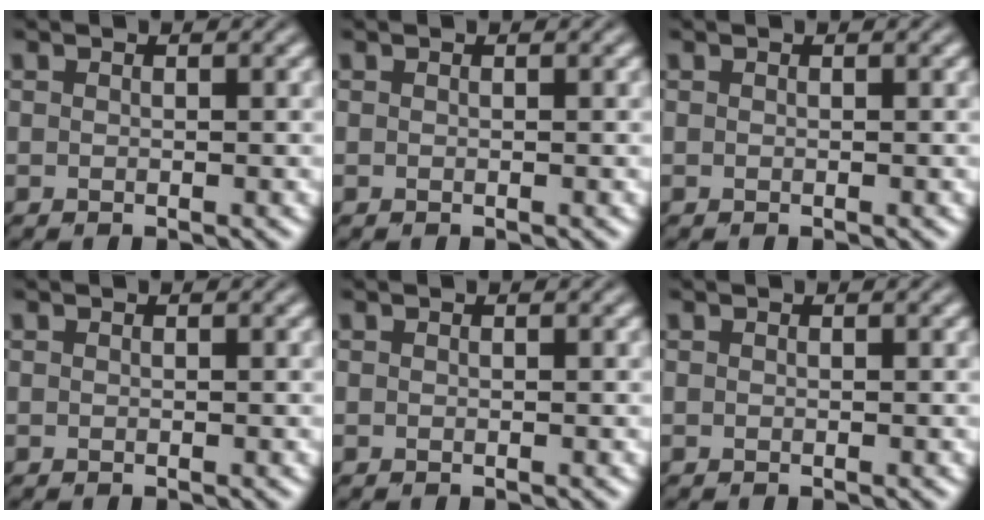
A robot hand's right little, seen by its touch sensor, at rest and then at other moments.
{"total": 0.0}
{"total": 0.0}
{"total": 0.0}
{"total": 0.0}
{"total": 0.0}